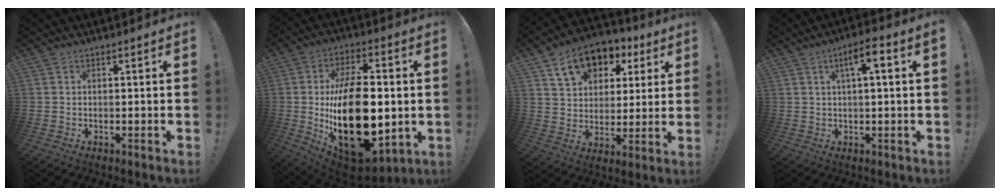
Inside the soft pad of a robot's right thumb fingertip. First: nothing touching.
{"total": 30.3, "force": [-2.6, 16.9, 25.0], "torque": [-0.455, 0.001, -0.026]}
{"total": 14.3, "force": [7.5, 10.1, 6.8], "torque": [-0.101, -0.031, 0.141]}
{"total": 6.2, "force": [1.9, 0.7, 5.9], "torque": [-0.092, -0.003, 0.023]}